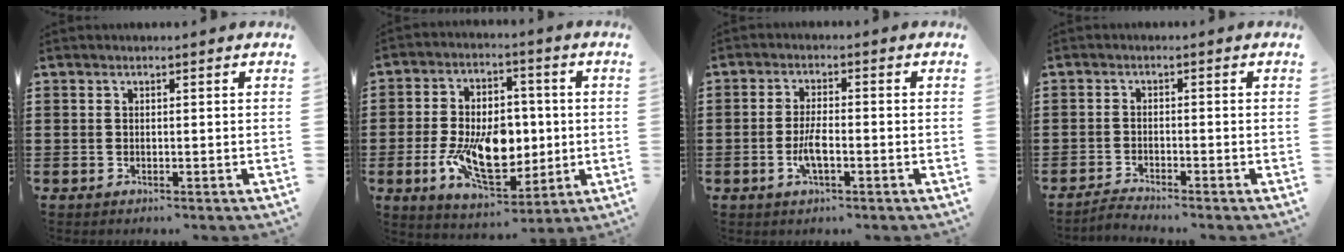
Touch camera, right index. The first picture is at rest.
{"total": 12.7, "force": [-1.7, 7.7, 10.0], "torque": [-0.195, -0.001, -0.027]}
{"total": 4.1, "force": [-1.4, 1.3, 3.7], "torque": [-0.076, 0.000, -0.028]}
{"total": 1.8, "force": [-1.8, -0.1, 0.1], "torque": [-0.004, 0.005, -0.038]}